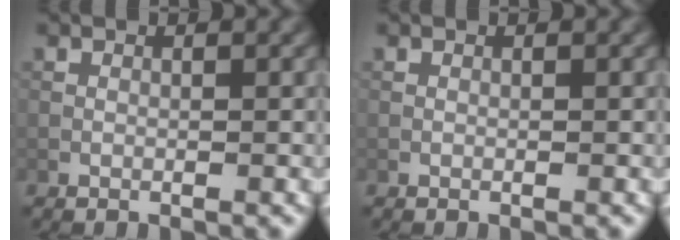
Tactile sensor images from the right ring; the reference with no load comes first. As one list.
[{"total": 0.0}]